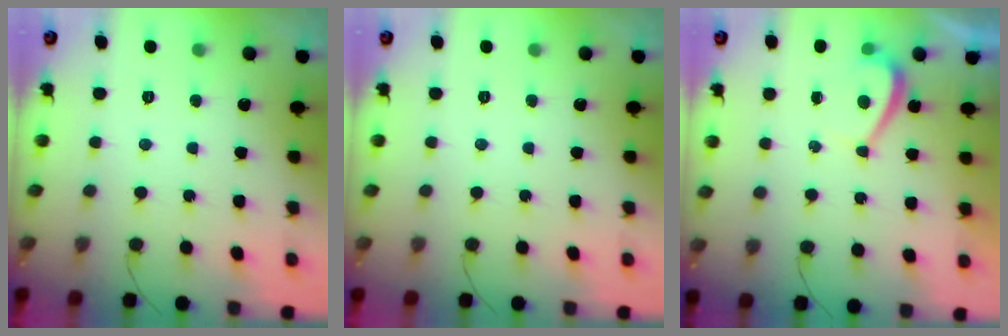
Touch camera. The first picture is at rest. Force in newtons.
{"total": 0.0}
{"total": 1.8, "press": 1.7, "slide": 0.6}